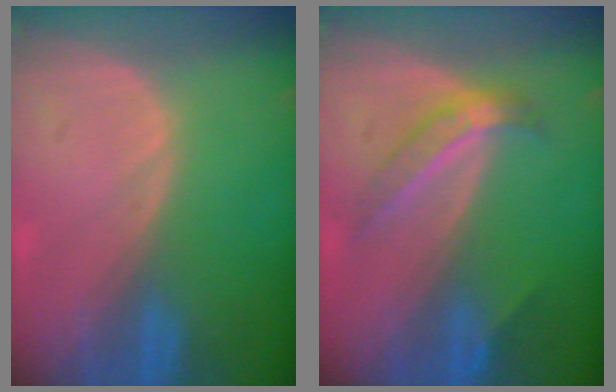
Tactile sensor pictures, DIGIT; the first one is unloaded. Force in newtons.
{"total": 4.5, "press": 4.3, "slide": 1.2}